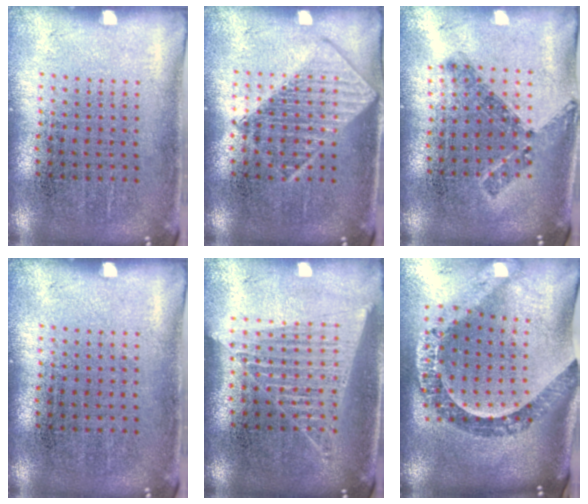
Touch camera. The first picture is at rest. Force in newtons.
{"total": 2.7, "press": 2.7, "slide": 0.4}
{"total": 0.8, "press": 0.8, "slide": 0.3}
{"total": 0.0}
{"total": 1.5, "press": 1.4, "slide": 0.6}
{"total": 2.1, "press": 1.8, "slide": 1.2}